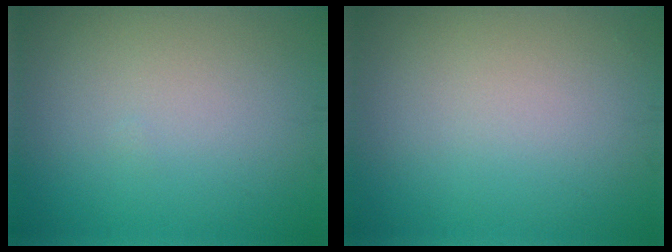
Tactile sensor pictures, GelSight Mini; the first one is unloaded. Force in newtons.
{"total": 0.0}